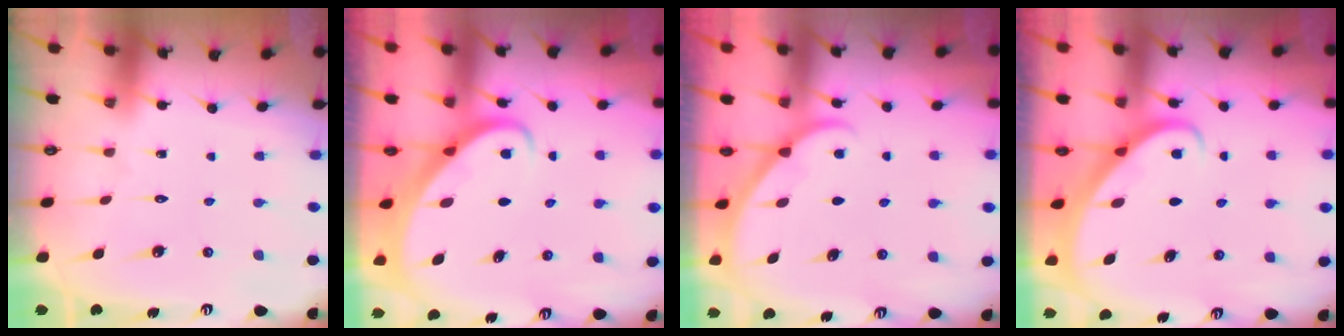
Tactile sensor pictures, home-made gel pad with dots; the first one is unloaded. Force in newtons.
{"total": 2.6, "press": 2.6, "slide": 0.3}
{"total": 2.0, "press": 2.0, "slide": 0.3}
{"total": 2.7, "press": 2.7, "slide": 0.2}